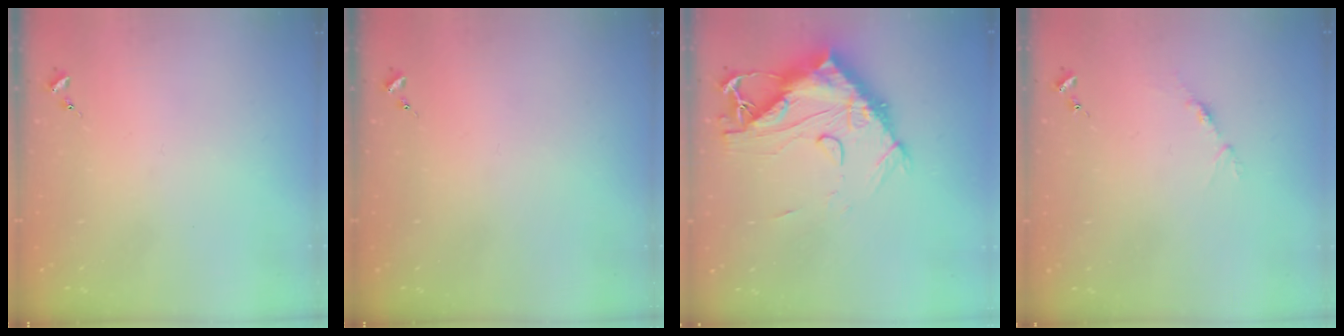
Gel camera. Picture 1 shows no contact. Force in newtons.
{"total": 0.0}
{"total": 18.5, "press": 18.4, "slide": 1.9}
{"total": 4.0, "press": 3.9, "slide": 0.5}